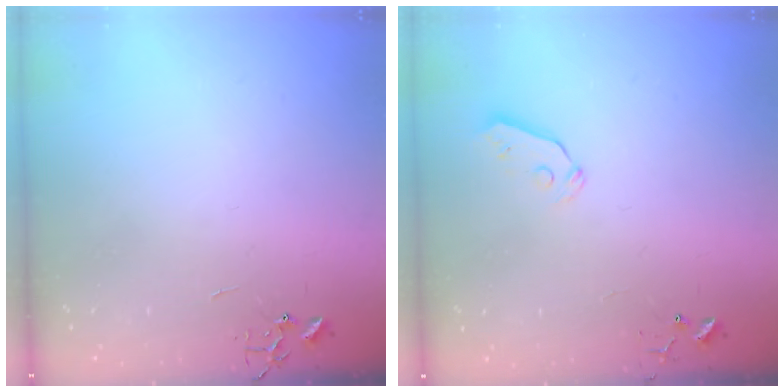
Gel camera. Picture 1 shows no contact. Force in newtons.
{"total": 4.0, "press": 3.9, "slide": 0.8}